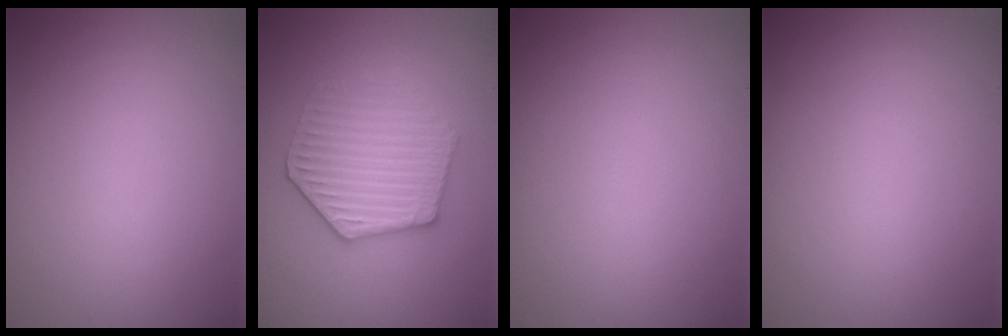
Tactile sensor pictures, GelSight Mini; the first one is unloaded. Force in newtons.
{"total": 4.3, "press": 4.0, "slide": 1.8}
{"total": 0.0}
{"total": 0.0}